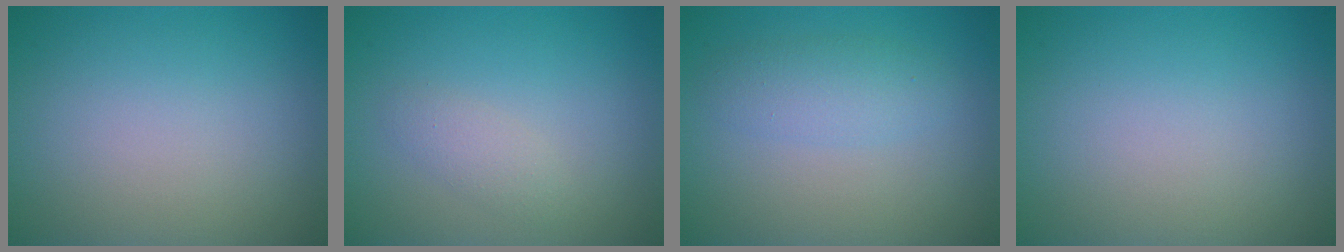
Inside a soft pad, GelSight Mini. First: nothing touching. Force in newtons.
{"total": 1.4, "press": 1.4, "slide": 0.1}
{"total": 2.4, "press": 2.4, "slide": 0.0}
{"total": 0.0}